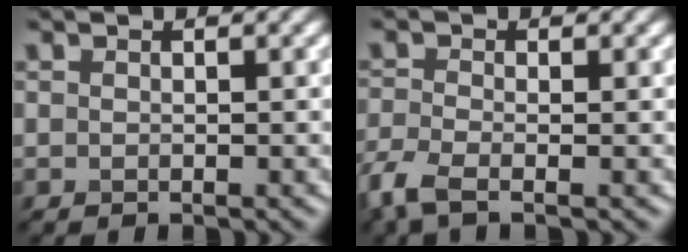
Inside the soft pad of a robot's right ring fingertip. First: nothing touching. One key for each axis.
{"total": 3.3, "fx": -2.1, "fy": 1.0, "fz": 2.3, "tx": -0.065, "ty": -0.013, "tz": -0.058}